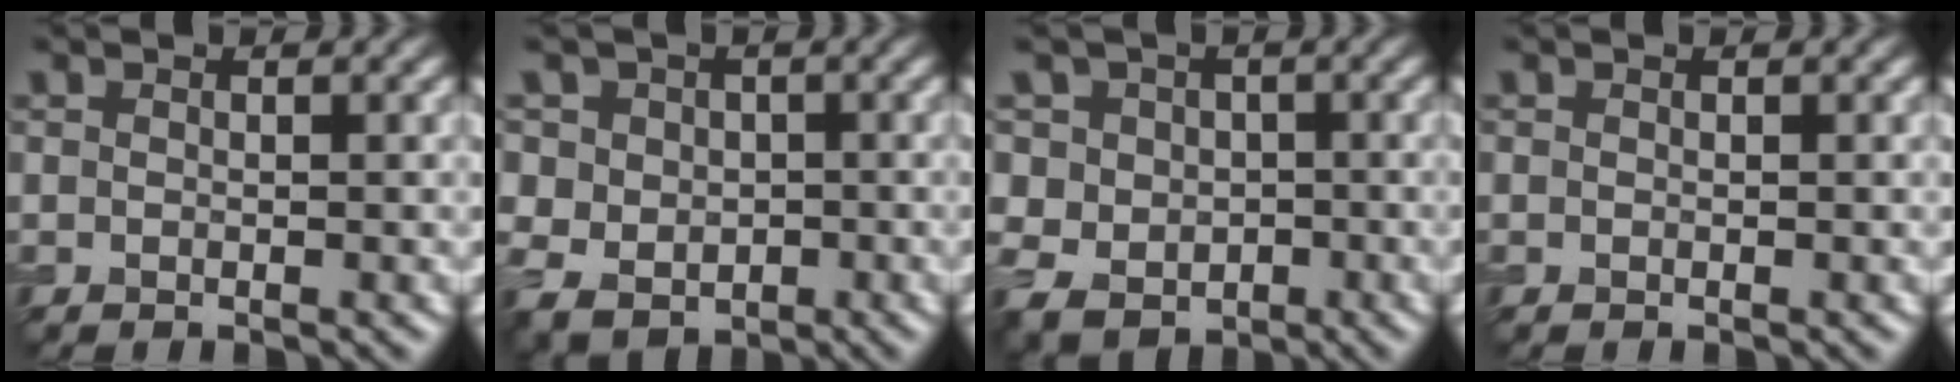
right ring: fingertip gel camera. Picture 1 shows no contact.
{"total": 6.1, "force": [0.8, 5.7, 2.2], "torque": [-0.051, 0.019, -0.007]}
{"total": 6.5, "force": [0.3, 6.2, 2.2], "torque": [-0.052, 0.020, -0.023]}
{"total": 0.0}